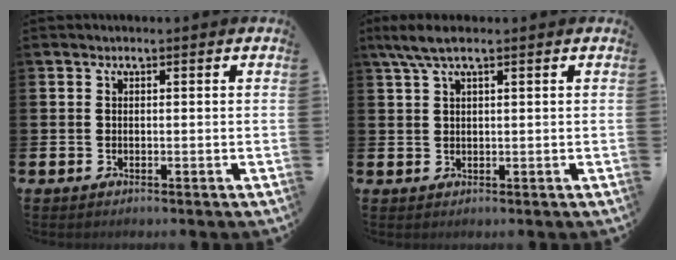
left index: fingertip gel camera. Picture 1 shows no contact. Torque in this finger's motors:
{"motor_torque": [0.42, -0.16, 0.45, 0.06]}